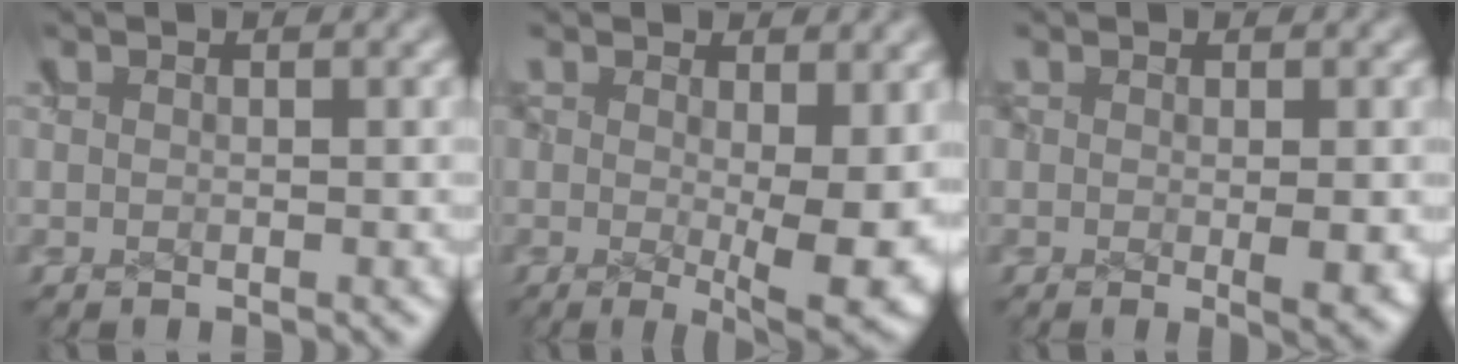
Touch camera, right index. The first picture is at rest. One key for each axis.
{"total": 5.2, "fx": -0.8, "fy": 1.6, "fz": 4.9, "tx": -0.049, "ty": -0.024, "tz": 0.003}
{"total": 1.4, "fx": 0.0, "fy": 0.3, "fz": 1.4, "tx": -0.016, "ty": -0.007, "tz": 0.006}